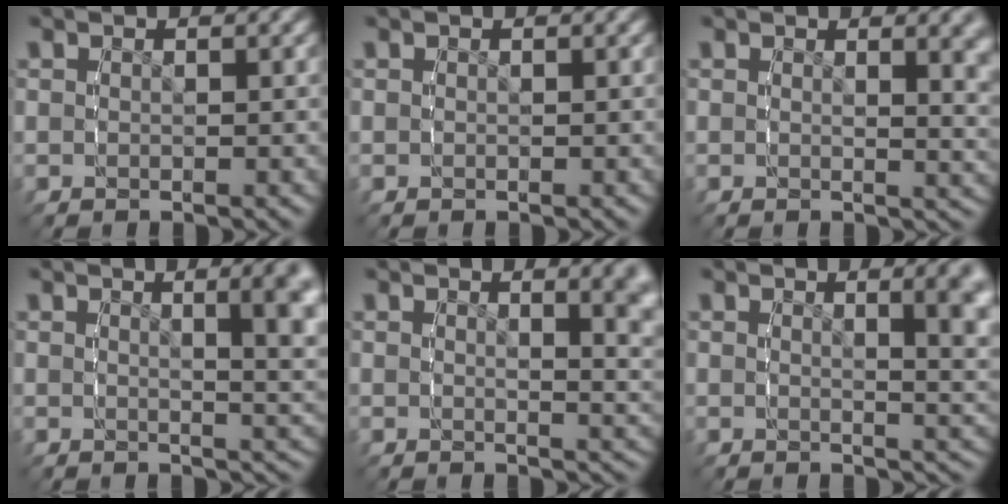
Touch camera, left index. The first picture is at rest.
{"total": 0.0}
{"total": 2.4, "force": [1.3, -0.2, 2.0], "torque": [-0.021, -0.010, 0.022]}
{"total": 5.3, "force": [1.8, 1.0, 4.9], "torque": [-0.043, 0.005, 0.025]}
{"total": 3.8, "force": [1.9, 0.3, 3.2], "torque": [-0.024, -0.002, 0.027]}
{"total": 4.4, "force": [1.6, 0.6, 4.0], "torque": [-0.033, 0.001, 0.024]}